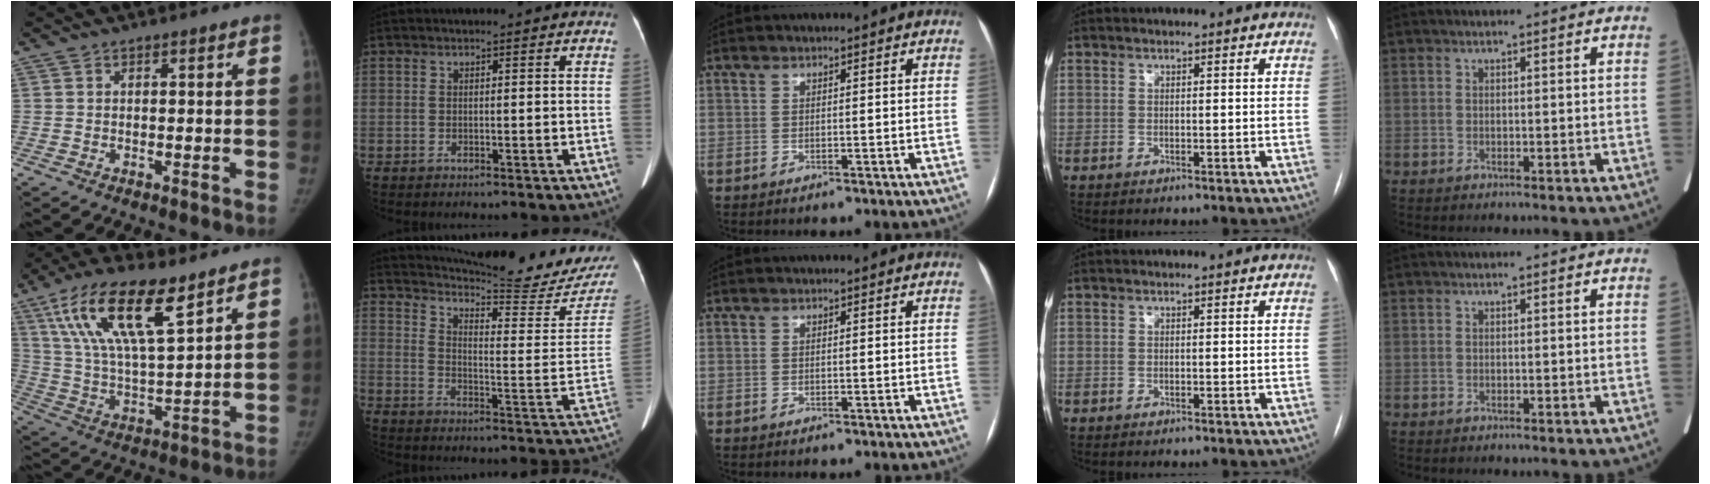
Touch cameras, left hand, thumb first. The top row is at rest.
{"thumb": {"total": 19.1, "force": [10.6, 6.1, 14.7], "torque": [-0.263, -0.032, 0.202]}, "index": {"total": 24.3, "force": [23.4, 0.6, 6.4], "torque": [-0.108, -0.109, 0.297]}}